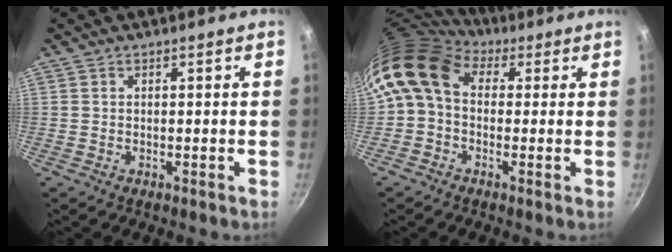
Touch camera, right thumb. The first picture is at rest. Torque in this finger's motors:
{"motor_torque": [0.93, 3.28, 1.03, -0.94, 0.49]}